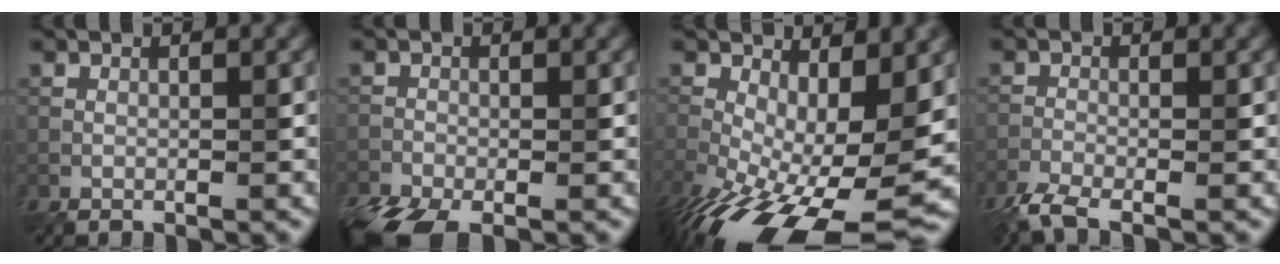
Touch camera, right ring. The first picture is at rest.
{"total": 5.6, "force": [-4.1, 2.2, 3.1], "torque": [-0.070, -0.024, -0.080]}
{"total": 13.7, "force": [-4.0, 6.2, 11.6], "torque": [-0.208, -0.029, -0.059]}
{"total": 4.0, "force": [-3.2, 0.9, 2.2], "torque": [-0.054, -0.011, -0.067]}